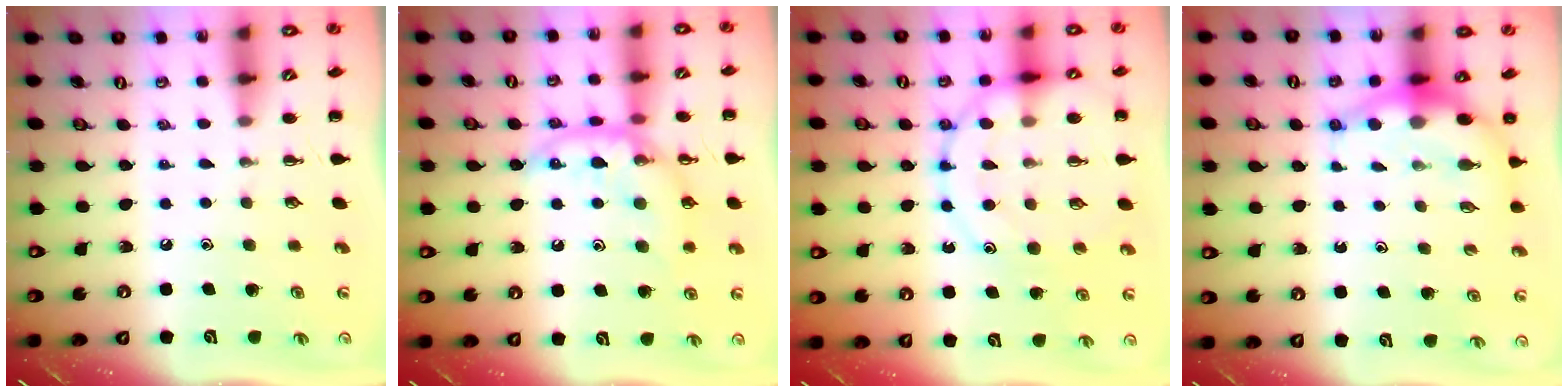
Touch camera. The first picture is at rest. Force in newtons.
{"total": 14.8, "press": 14.7, "slide": 1.3}
{"total": 15.9, "press": 15.8, "slide": 1.8}
{"total": 6.8, "press": 6.7, "slide": 1.6}